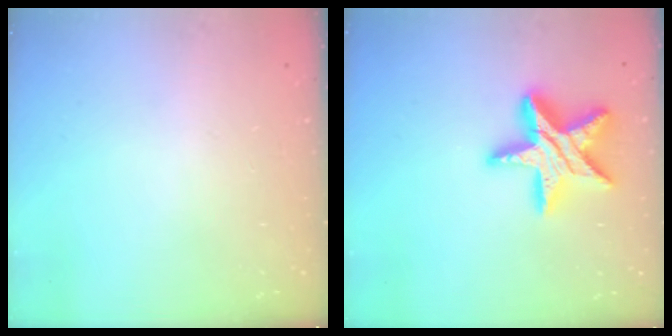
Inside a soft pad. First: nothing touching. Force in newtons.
{"total": 17.2, "press": 17.2, "slide": 1.1}